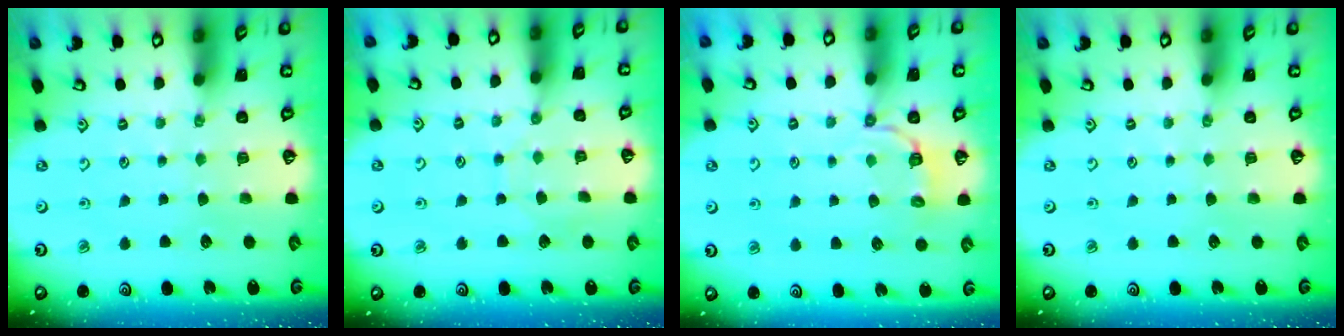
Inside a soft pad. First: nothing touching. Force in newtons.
{"total": 4.7, "press": 4.7, "slide": 0.4}
{"total": 3.7, "press": 3.0, "slide": 2.1}
{"total": 0.0}